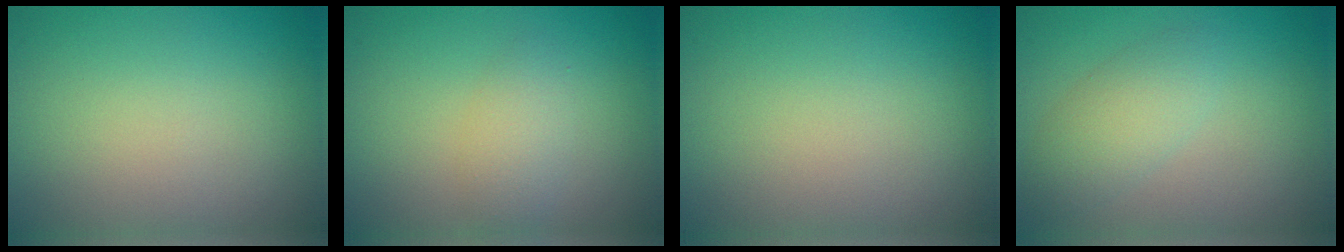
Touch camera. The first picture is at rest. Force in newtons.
{"total": 2.0, "press": 2.0, "slide": 0.1}
{"total": 0.0}
{"total": 2.8, "press": 2.8, "slide": 0.1}